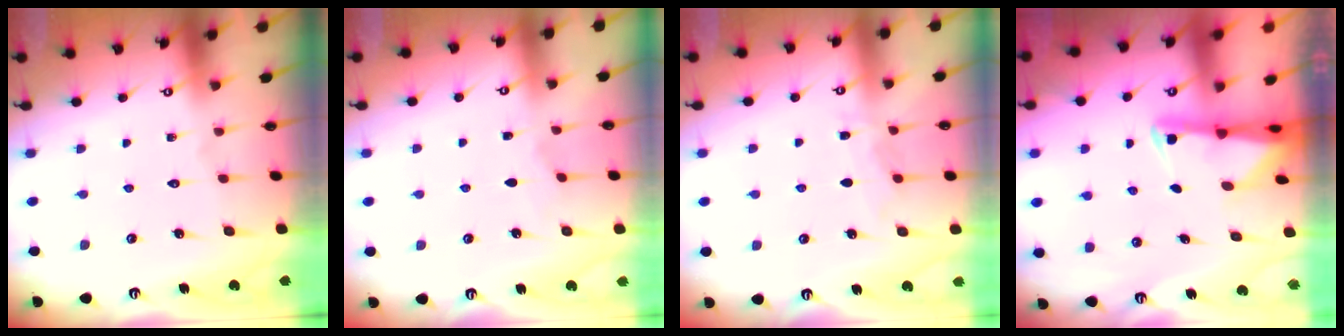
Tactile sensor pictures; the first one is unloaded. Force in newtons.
{"total": 1.4, "press": 1.3, "slide": 0.2}
{"total": 5.3, "press": 5.2, "slide": 0.4}
{"total": 2.4, "press": 2.3, "slide": 0.5}